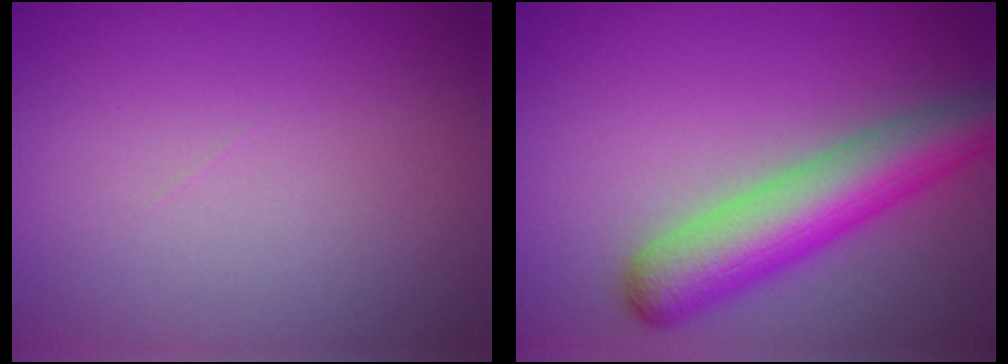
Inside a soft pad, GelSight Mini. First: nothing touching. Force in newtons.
{"total": 6.7, "press": 6.7, "slide": 0.2}